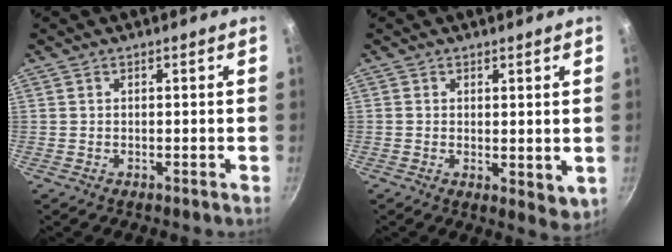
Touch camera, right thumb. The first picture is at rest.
{"total": 4.4, "force": [0.8, 2.4, 3.7], "torque": [-0.050, -0.015, 0.014]}